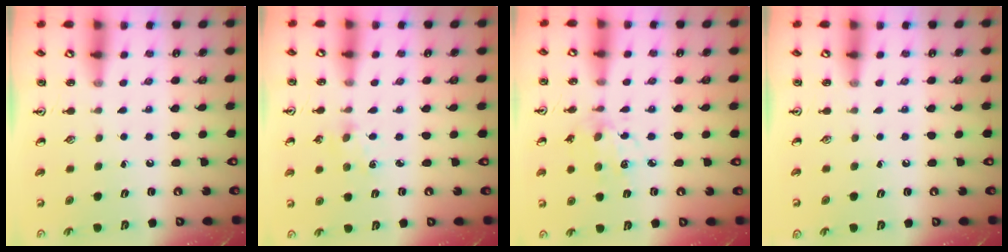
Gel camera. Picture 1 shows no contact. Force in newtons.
{"total": 2.5, "press": 2.5, "slide": 0.3}
{"total": 7.9, "press": 7.9, "slide": 0.5}
{"total": 0.0}